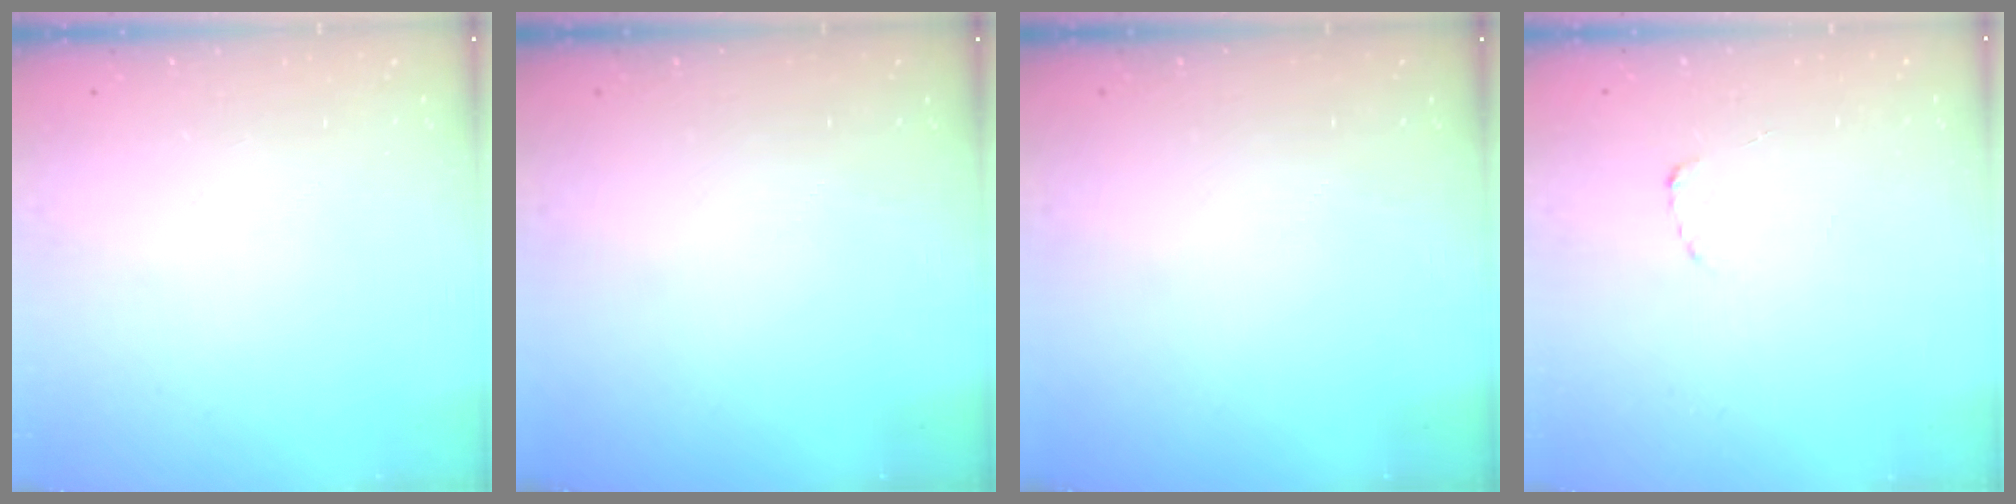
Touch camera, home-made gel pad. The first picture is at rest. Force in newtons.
{"total": 0.0}
{"total": 0.0}
{"total": 1.8, "press": 1.7, "slide": 0.3}